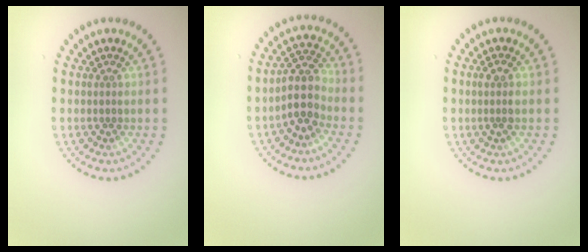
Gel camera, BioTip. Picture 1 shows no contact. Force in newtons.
{"total": 3.4, "press": 2.8, "slide": 2.0}
{"total": 1.3, "press": 1.2, "slide": 0.6}